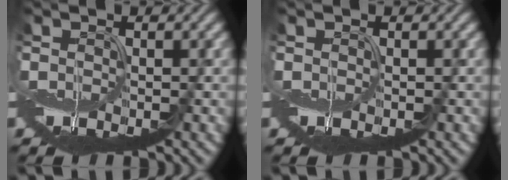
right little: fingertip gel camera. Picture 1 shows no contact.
{"total": 0.0}